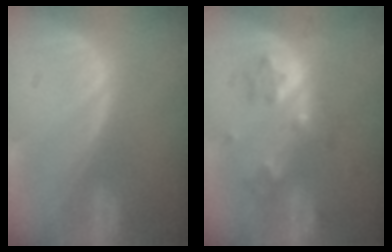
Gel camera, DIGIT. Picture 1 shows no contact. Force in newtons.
{"total": 6.5, "press": 5.6, "slide": 3.1}